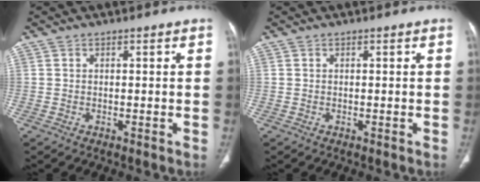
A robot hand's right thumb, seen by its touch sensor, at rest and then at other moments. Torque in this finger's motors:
{"motor_torque": [-0.01, 0.01, 0.00, -0.01, 0.00]}